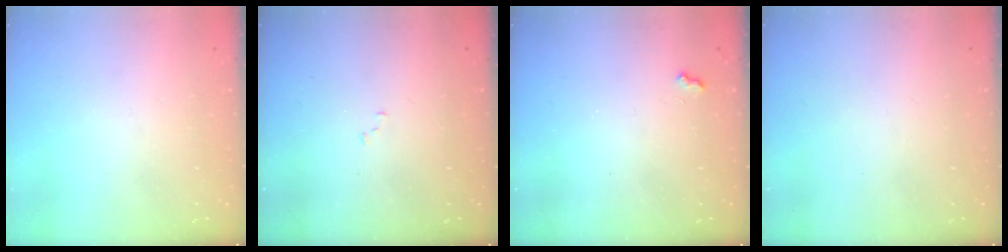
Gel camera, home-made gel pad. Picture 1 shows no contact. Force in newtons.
{"total": 6.7, "press": 6.6, "slide": 0.8}
{"total": 1.8, "press": 1.8, "slide": 0.4}
{"total": 0.0}